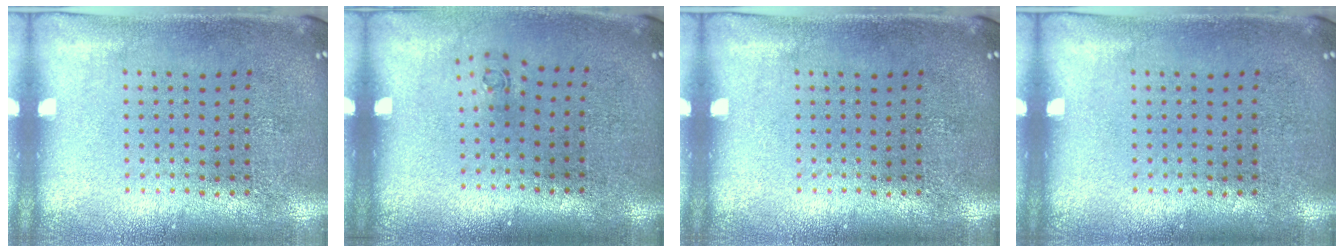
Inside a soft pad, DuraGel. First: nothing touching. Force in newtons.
{"total": 0.6, "press": 0.3, "slide": 0.5}
{"total": 0.0}
{"total": 0.0}